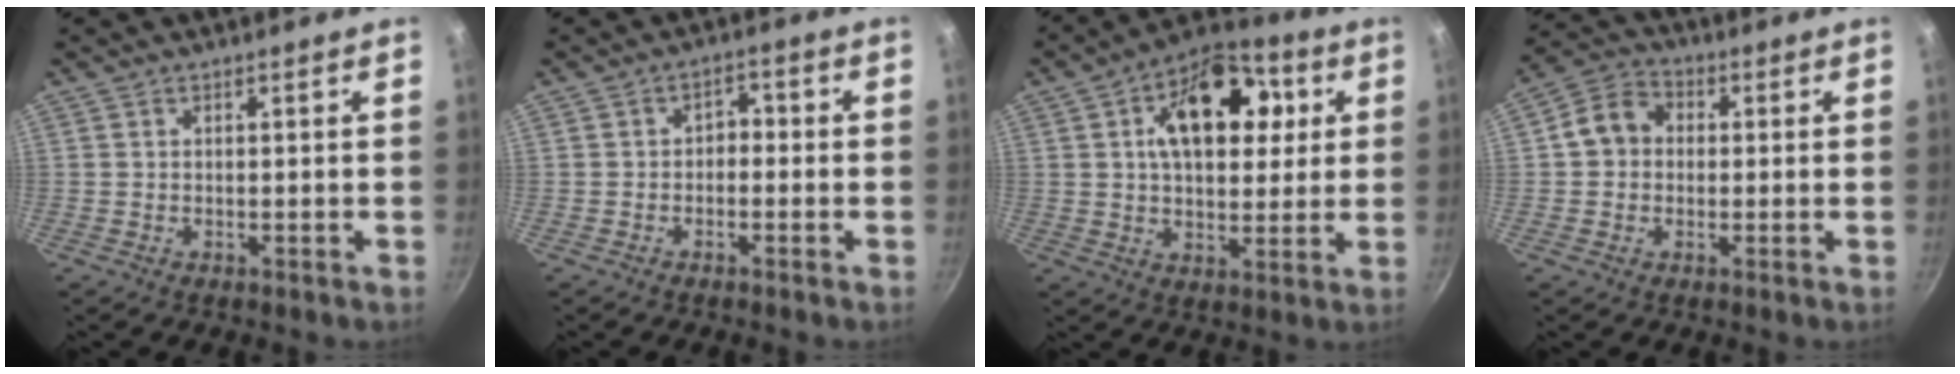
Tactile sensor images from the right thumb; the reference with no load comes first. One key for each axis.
{"total": 2.9, "fx": -0.7, "fy": 2.1, "fz": 1.8, "tx": -0.009, "ty": 0.020, "tz": -0.022}
{"total": 16.7, "fx": 4.2, "fy": 9.8, "fz": 12.8, "tx": -0.154, "ty": 0.013, "tz": 0.058}
{"total": 7.5, "fx": 0.3, "fy": 6.3, "fz": 3.9, "tx": -0.056, "ty": 0.023, "tz": -0.006}